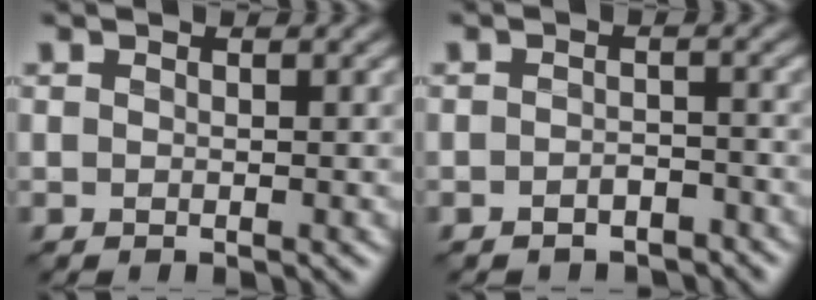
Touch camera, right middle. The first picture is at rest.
{"total": 1.8, "force": [-1.6, 0.7, 0.5], "torque": [-0.010, 0.005, -0.029]}